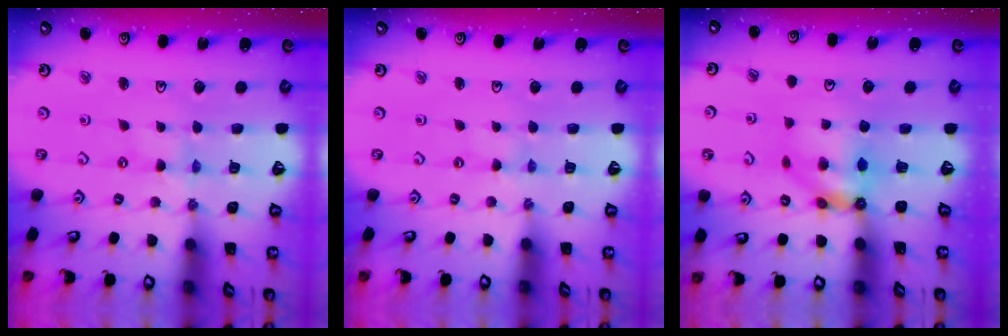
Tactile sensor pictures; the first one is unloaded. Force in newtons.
{"total": 0.0}
{"total": 6.8, "press": 6.7, "slide": 0.8}